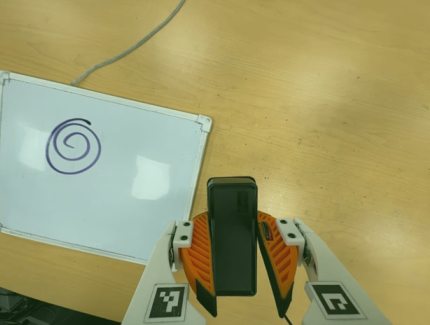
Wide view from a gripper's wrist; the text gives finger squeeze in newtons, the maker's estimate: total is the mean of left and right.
{"total": 7.0, "left": 5.4, "right": 8.7}